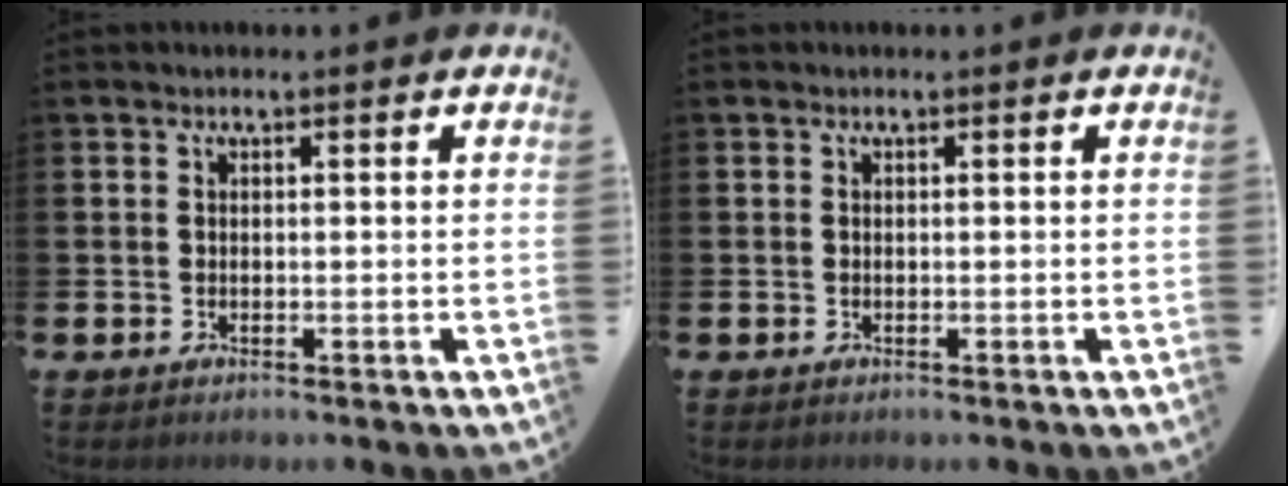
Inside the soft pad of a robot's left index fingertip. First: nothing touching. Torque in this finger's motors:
{"motor_torque": [0.00, 0.00, 0.00, 0.00]}